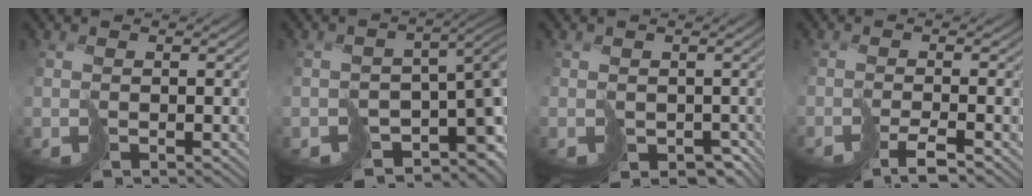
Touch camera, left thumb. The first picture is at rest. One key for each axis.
{"total": 9.0, "fx": -3.9, "fy": 5.1, "fz": 6.2, "tx": -0.095, "ty": -0.037, "tz": -0.027}
{"total": 2.7, "fx": -1.0, "fy": 2.3, "fz": 1.0, "tx": -0.014, "ty": -0.014, "tz": -0.005}
{"total": 3.0, "fx": -2.1, "fy": -0.4, "fz": 2.1, "tx": -0.023, "ty": 0.004, "tz": -0.036}